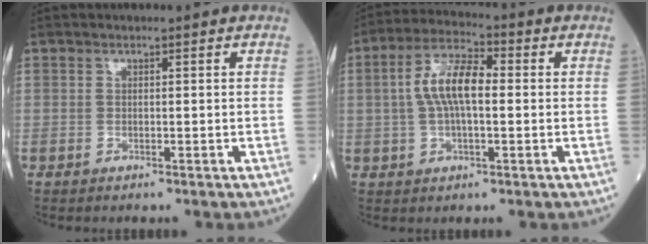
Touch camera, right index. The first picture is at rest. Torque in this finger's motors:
{"motor_torque": [1.12, 0.14, 0.58, 0.16]}